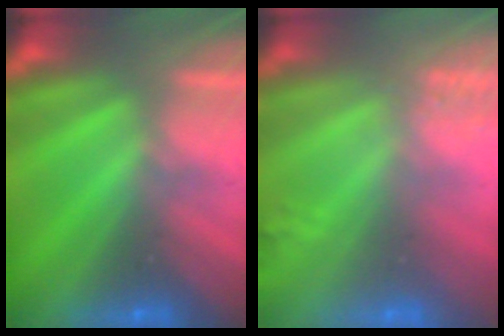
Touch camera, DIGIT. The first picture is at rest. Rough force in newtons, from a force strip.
{"total": 2.4}